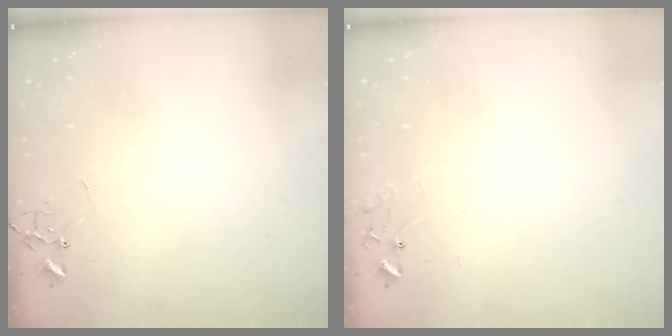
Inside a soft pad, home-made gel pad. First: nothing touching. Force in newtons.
{"total": 8.3, "press": 8.3, "slide": 0.6}